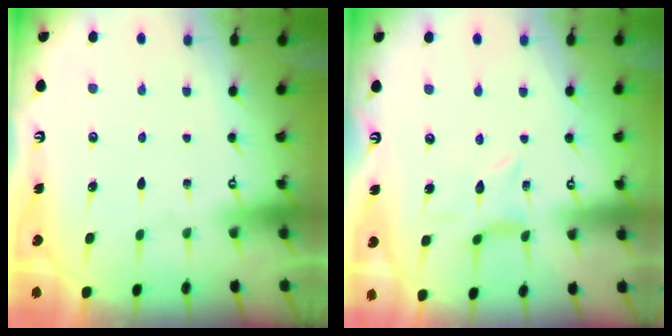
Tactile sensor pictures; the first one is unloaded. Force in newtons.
{"total": 1.9, "press": 1.9, "slide": 0.2}